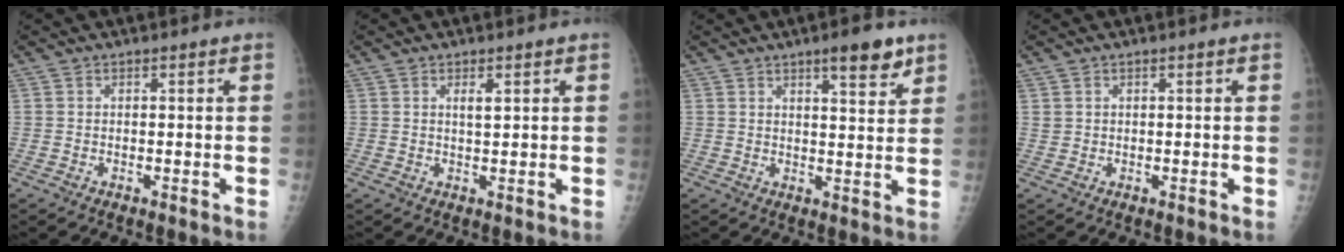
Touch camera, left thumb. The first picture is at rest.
{"total": 1.7, "force": [0.8, 0.4, 1.4], "torque": [-0.023, -0.005, 0.014]}
{"total": 6.6, "force": [4.3, 1.6, 4.7], "torque": [-0.056, -0.025, 0.060]}
{"total": 0.7, "force": [0.4, 0.6, 0.2], "torque": [0.006, 0.000, 0.006]}